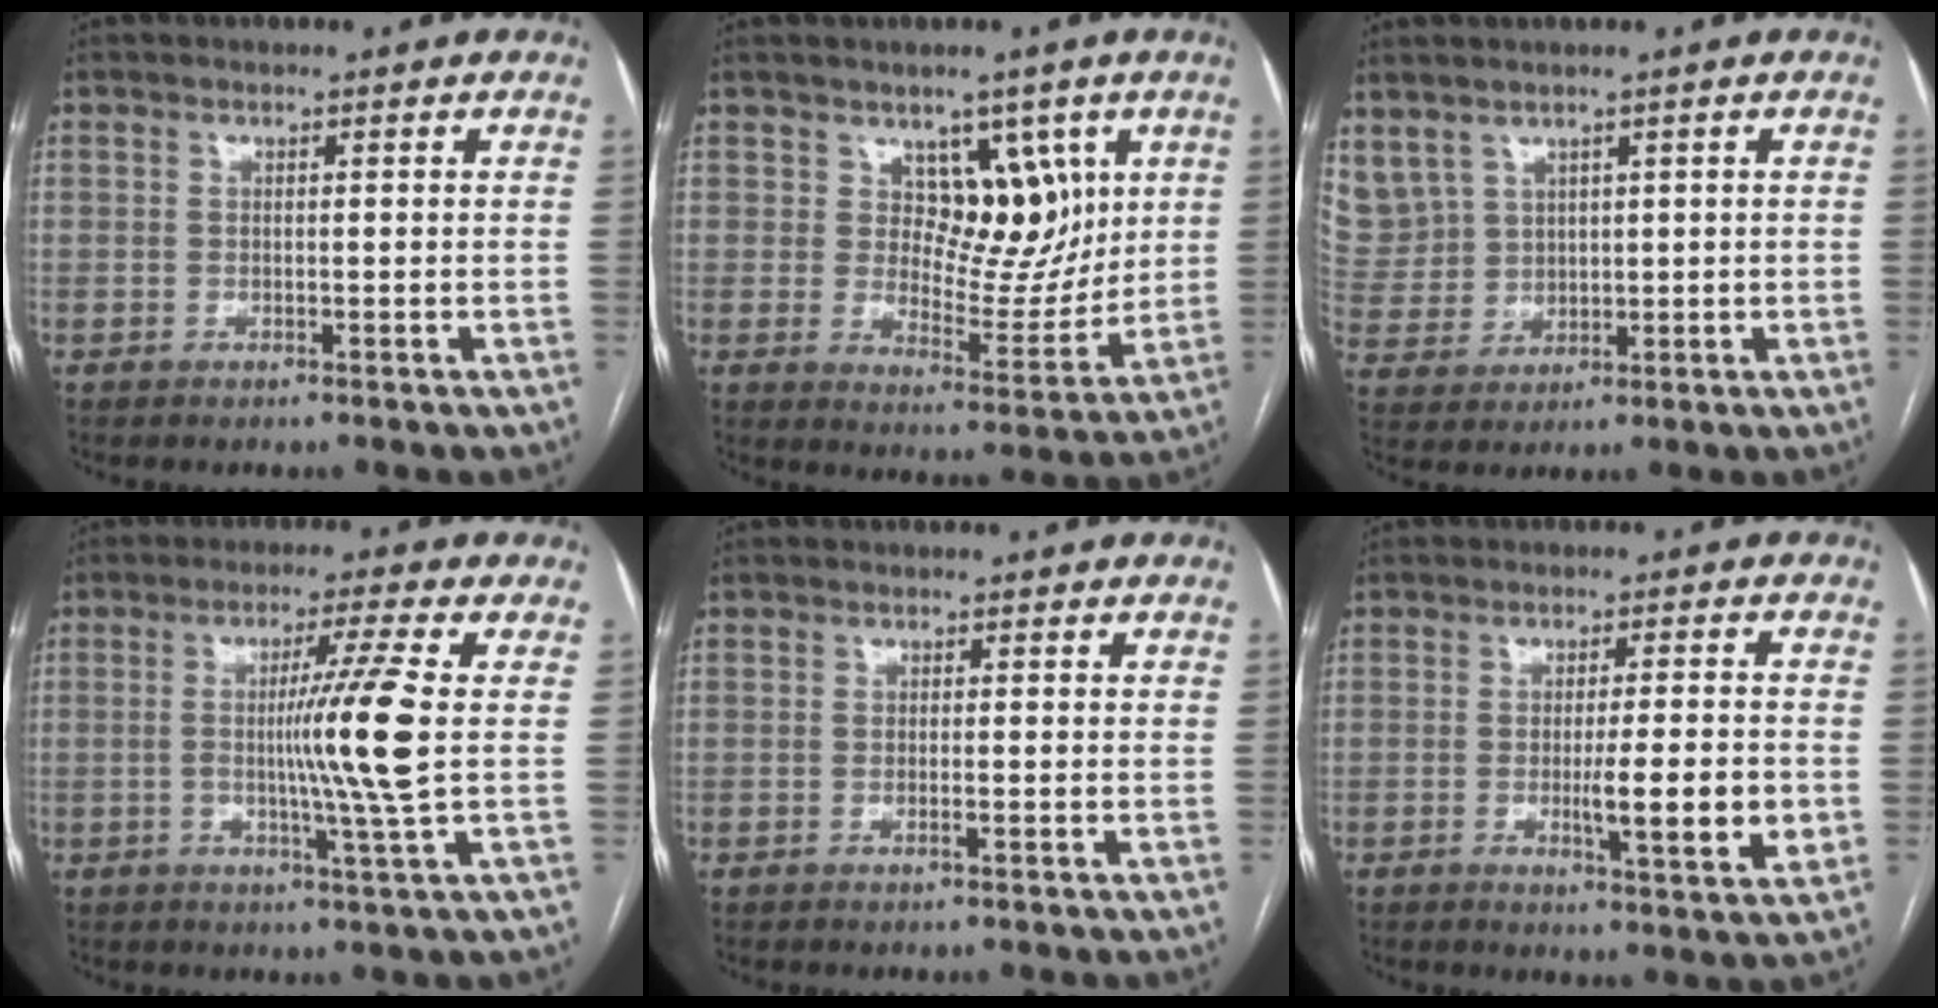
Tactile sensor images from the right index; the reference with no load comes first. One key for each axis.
{"total": 8.6, "fx": 3.8, "fy": 5.2, "fz": 5.7, "tx": -0.069, "ty": 0.002, "tz": 0.069}
{"total": 10.4, "fx": 5.3, "fy": 8.6, "fz": 2.8, "tx": -0.104, "ty": 0.037, "tz": 0.139}
{"total": 9.3, "fx": -0.1, "fy": -2.3, "fz": 9.0, "tx": -0.161, "ty": -0.009, "tz": 0.000}
{"total": 0.8, "fx": -0.4, "fy": 0.0, "fz": 0.7, "tx": -0.018, "ty": -0.001, "tz": -0.006}
{"total": 8.5, "fx": -1.8, "fy": 0.6, "fz": 8.3, "tx": -0.123, "ty": -0.014, "tz": -0.027}